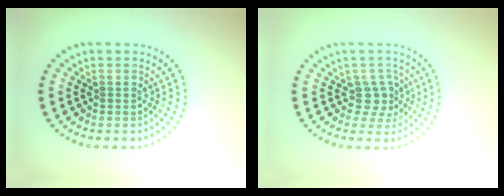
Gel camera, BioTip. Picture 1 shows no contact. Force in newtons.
{"total": 2.4, "press": 1.7, "slide": 1.7}